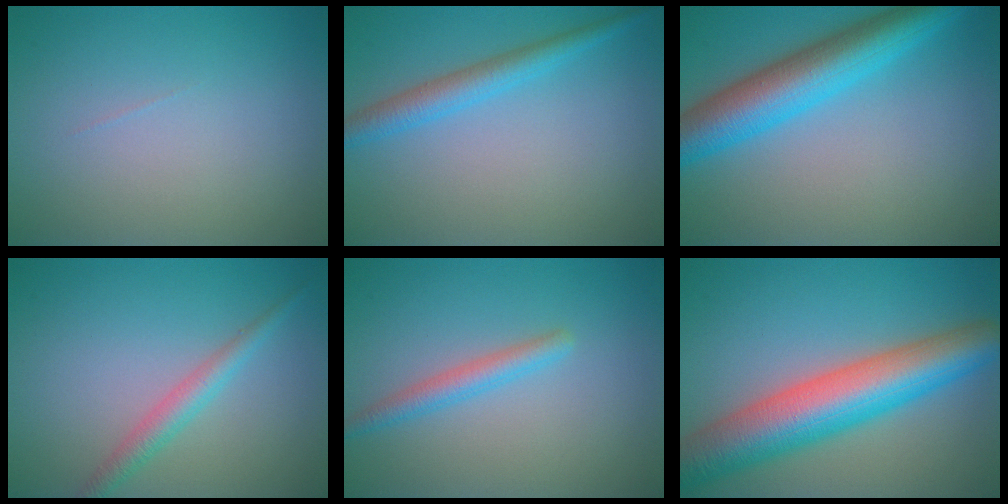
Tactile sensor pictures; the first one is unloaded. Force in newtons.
{"total": 3.0, "press": 3.0, "slide": 0.1}
{"total": 7.8, "press": 7.8, "slide": 0.2}
{"total": 2.3, "press": 2.3, "slide": 0.1}
{"total": 2.1, "press": 2.1, "slide": 0.1}
{"total": 10.0, "press": 10.0, "slide": 0.3}